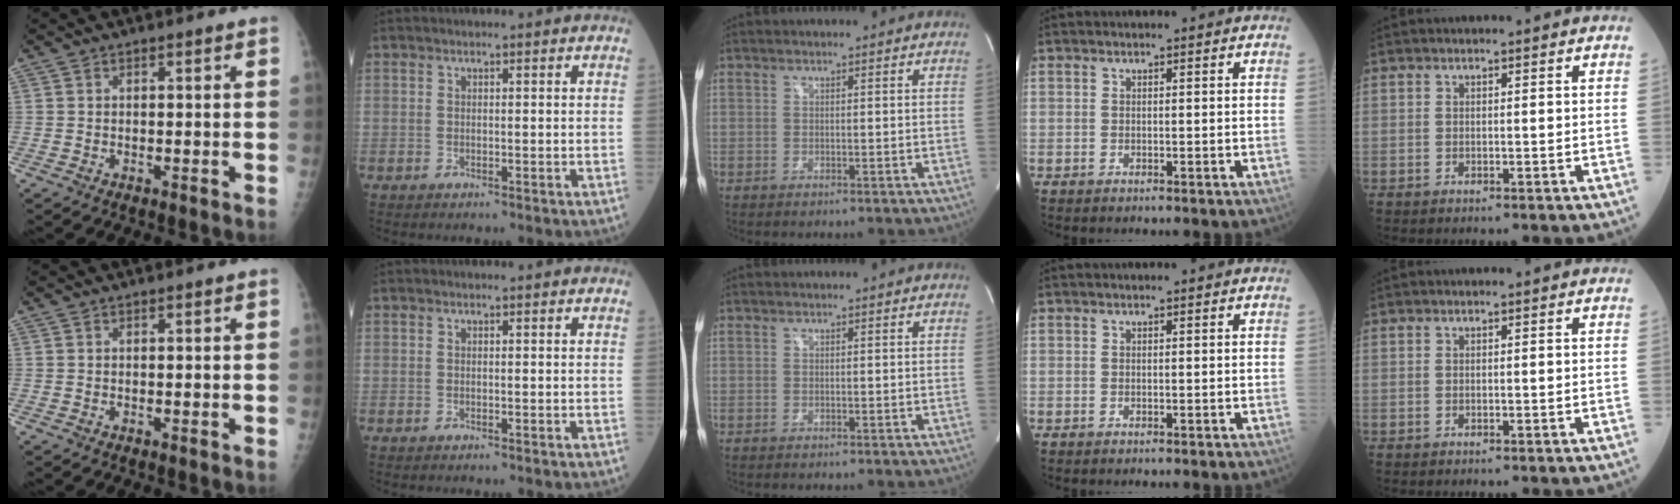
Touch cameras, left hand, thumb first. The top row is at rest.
{}